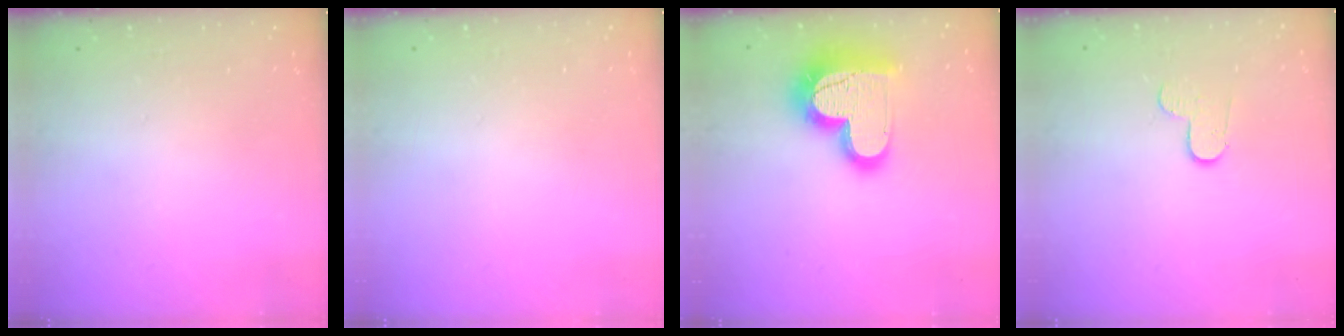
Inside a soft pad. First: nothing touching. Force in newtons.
{"total": 0.0}
{"total": 21.0, "press": 21.0, "slide": 1.7}
{"total": 5.5, "press": 5.5, "slide": 0.5}